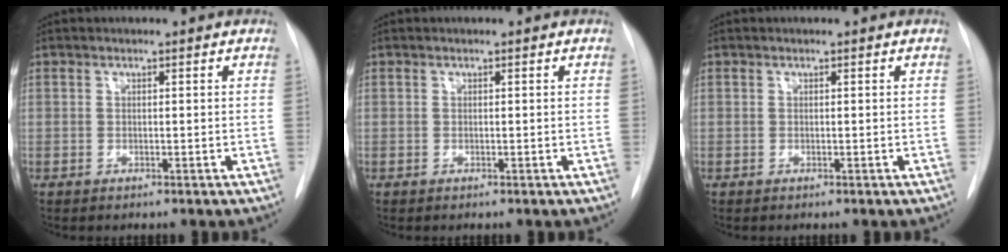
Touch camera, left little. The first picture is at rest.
{"total": 0.0}
{"total": 0.0}